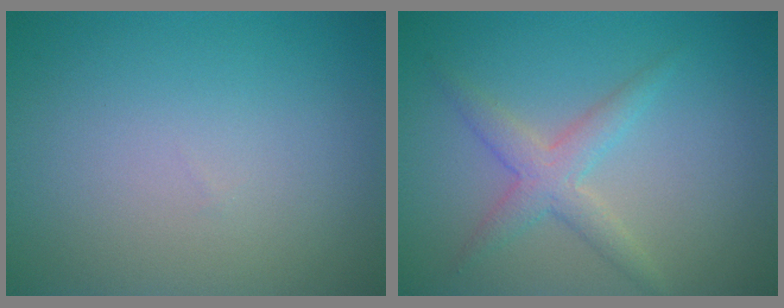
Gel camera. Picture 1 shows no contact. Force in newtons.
{"total": 2.8, "press": 2.8, "slide": 0.1}